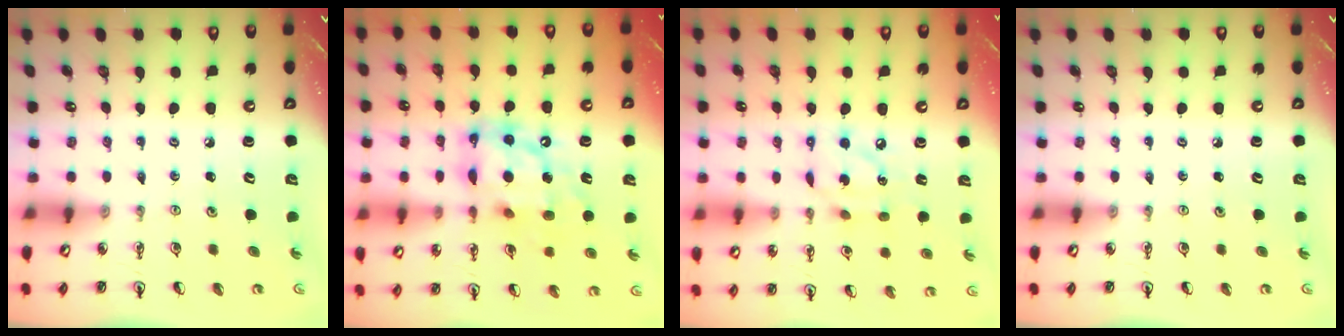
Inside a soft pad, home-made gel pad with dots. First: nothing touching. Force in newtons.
{"total": 15.1, "press": 15.1, "slide": 1.3}
{"total": 9.8, "press": 9.8, "slide": 0.6}
{"total": 0.0}